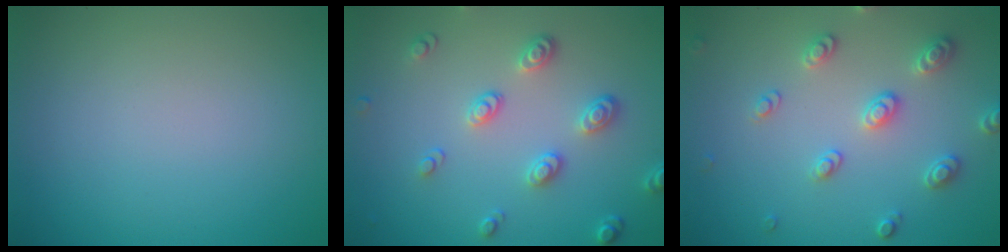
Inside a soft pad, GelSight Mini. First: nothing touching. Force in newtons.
{"total": 3.4, "press": 2.8, "slide": 1.9}
{"total": 3.0, "press": 2.9, "slide": 0.6}